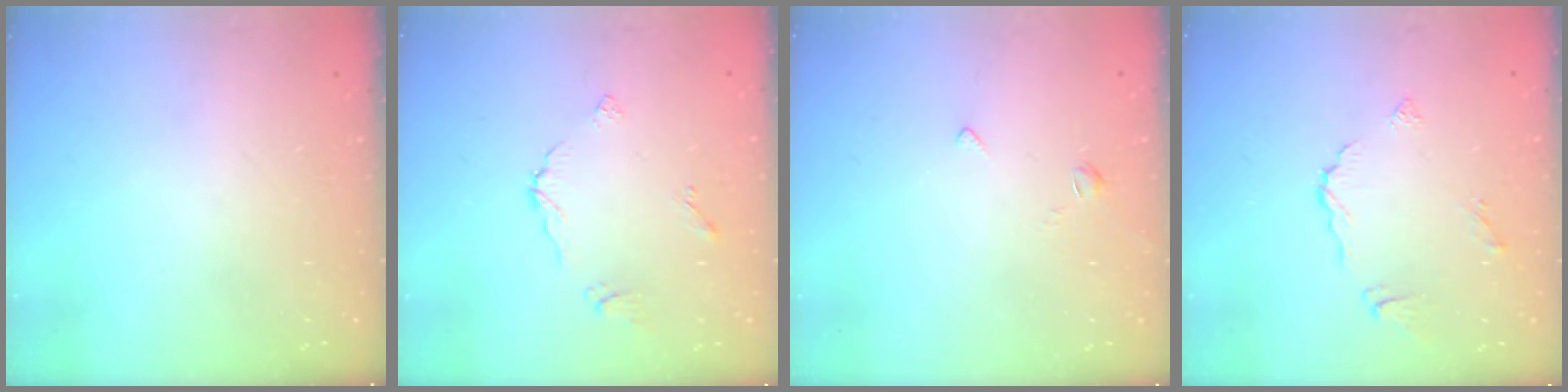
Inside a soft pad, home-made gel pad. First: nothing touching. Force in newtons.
{"total": 4.8, "press": 4.7, "slide": 0.2}
{"total": 2.2, "press": 2.2, "slide": 0.5}
{"total": 6.4, "press": 6.4, "slide": 0.3}